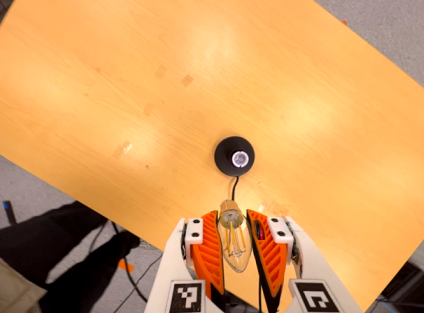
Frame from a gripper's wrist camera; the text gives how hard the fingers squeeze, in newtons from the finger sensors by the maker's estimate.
{"total": 20.5, "left": 22.2, "right": 18.7}